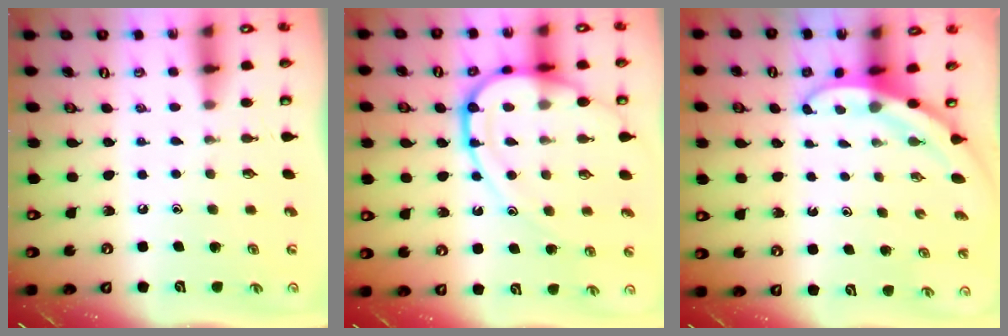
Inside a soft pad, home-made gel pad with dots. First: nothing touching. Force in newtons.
{"total": 14.9, "press": 14.8, "slide": 1.9}
{"total": 3.2, "press": 3.2, "slide": 0.1}